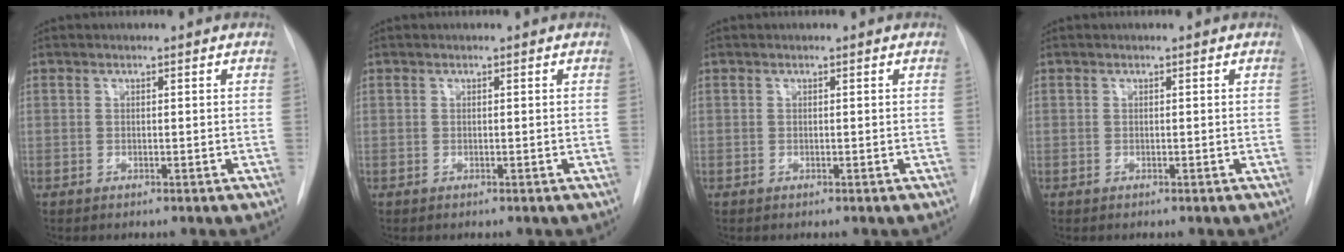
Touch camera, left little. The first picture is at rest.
{"total": 0.0}
{"total": 0.0}
{"total": 0.0}